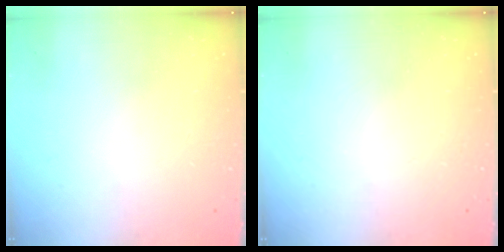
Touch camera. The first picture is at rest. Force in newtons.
{"total": 0.0}